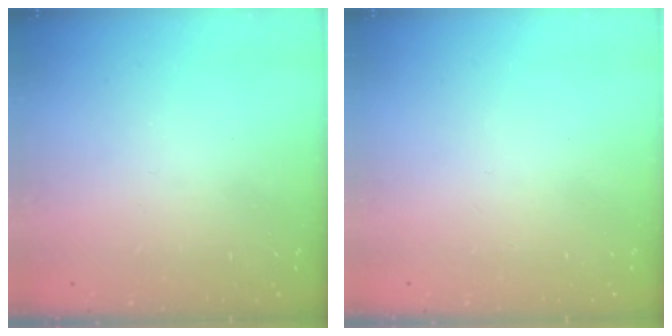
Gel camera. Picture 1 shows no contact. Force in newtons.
{"total": 1.5, "press": 1.5, "slide": 0.1}